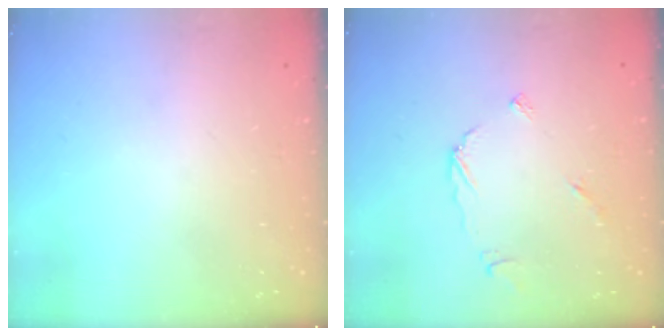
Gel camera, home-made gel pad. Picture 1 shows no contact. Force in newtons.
{"total": 4.4, "press": 4.4, "slide": 0.5}